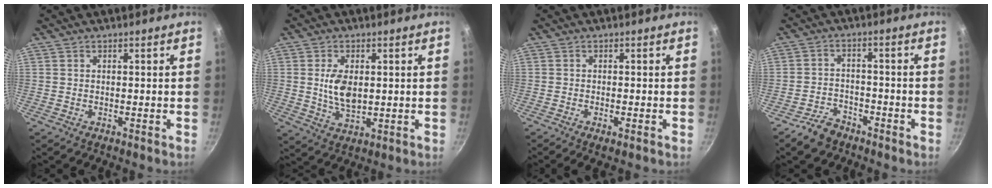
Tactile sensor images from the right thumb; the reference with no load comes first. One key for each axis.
{"total": 7.3, "fx": 0.9, "fy": 4.2, "fz": 5.9, "tx": -0.105, "ty": -0.014, "tz": 0.020}
{"total": 2.2, "fx": -1.1, "fy": 0.6, "fz": 1.9, "tx": -0.045, "ty": -0.001, "tz": -0.020}
{"total": 5.5, "fx": -4.2, "fy": 3.2, "fz": 1.8, "tx": -0.022, "ty": 0.042, "tz": -0.072}